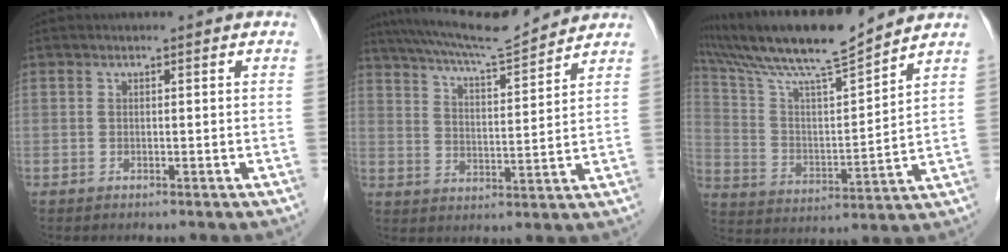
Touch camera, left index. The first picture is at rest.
{"total": 11.7, "force": [10.9, -0.3, 4.0], "torque": [-0.078, 0.010, 0.178]}
{"total": 15.6, "force": [13.7, 0.0, 7.4], "torque": [-0.146, 0.011, 0.246]}